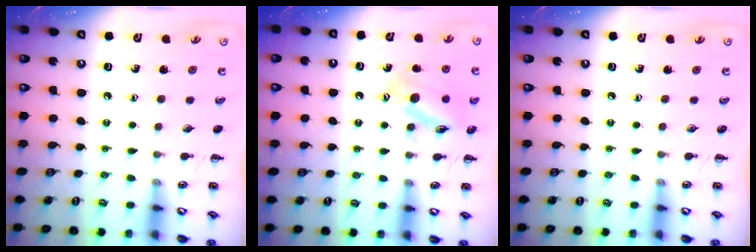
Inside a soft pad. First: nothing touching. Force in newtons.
{"total": 13.3, "press": 13.2, "slide": 1.4}
{"total": 0.0}